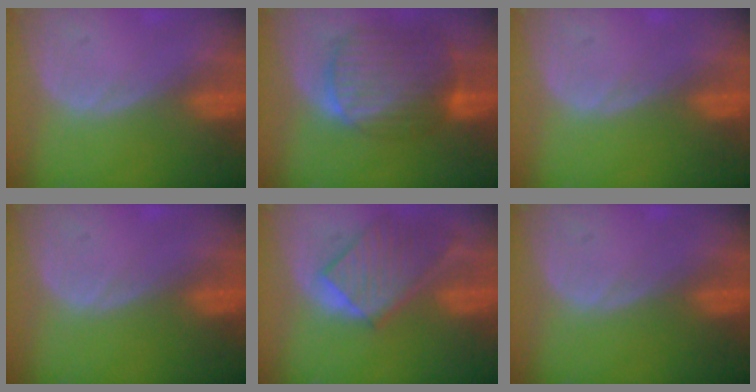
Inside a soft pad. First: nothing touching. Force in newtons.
{"total": 10.4, "press": 8.8, "slide": 5.5}
{"total": 0.0}
{"total": 0.0}
{"total": 9.3, "press": 8.1, "slide": 4.6}
{"total": 0.0}